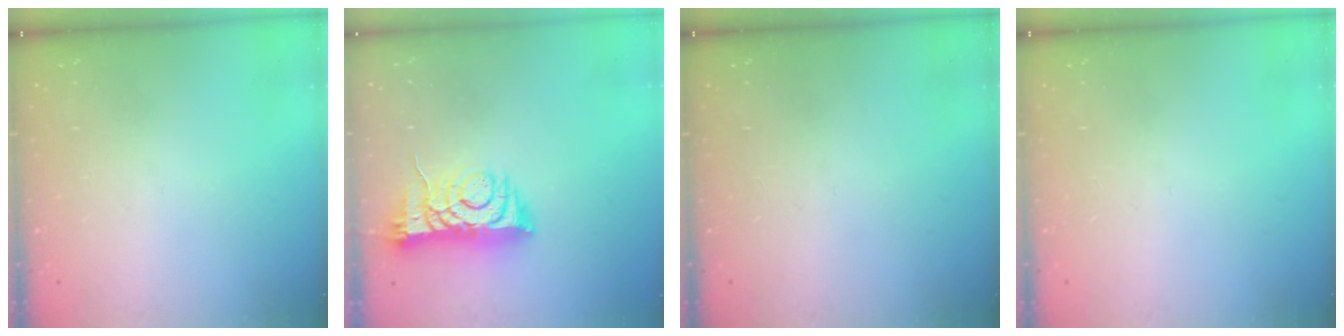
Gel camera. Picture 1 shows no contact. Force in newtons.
{"total": 8.0, "press": 7.9, "slide": 1.3}
{"total": 0.0}
{"total": 0.0}